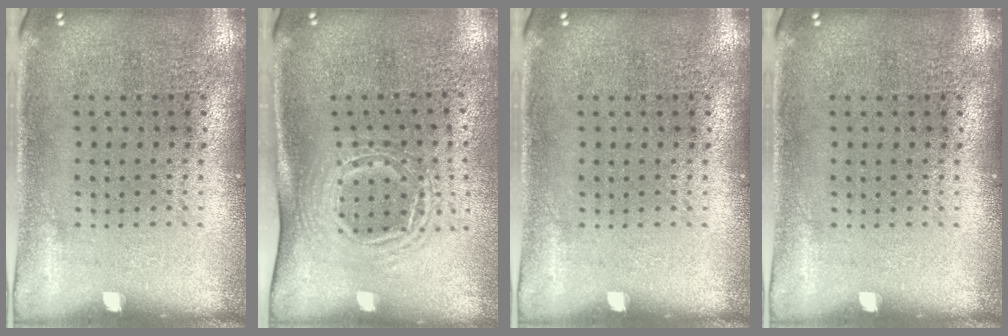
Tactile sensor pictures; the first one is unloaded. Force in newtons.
{"total": 1.7, "press": 1.2, "slide": 1.2}
{"total": 0.0}
{"total": 0.0}